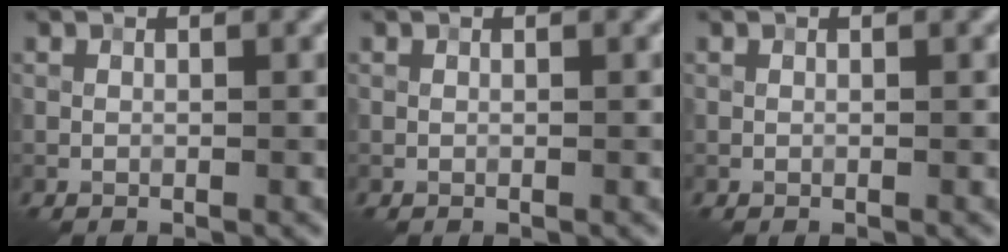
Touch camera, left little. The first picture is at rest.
{"total": 0.0}
{"total": 0.0}